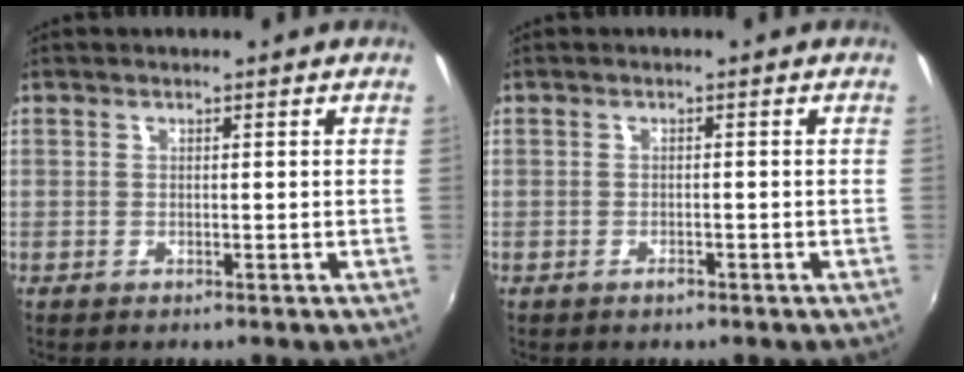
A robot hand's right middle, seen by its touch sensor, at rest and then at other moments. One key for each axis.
{"total": 1.0, "fx": -0.8, "fy": 0.4, "fz": 0.4, "tx": -0.007, "ty": -0.002, "tz": -0.015}